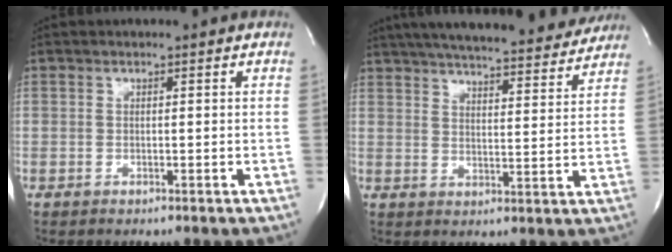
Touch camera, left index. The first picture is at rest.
{"total": 24.0, "force": [21.5, 4.0, 10.1], "torque": [-0.172, -0.003, 0.282]}